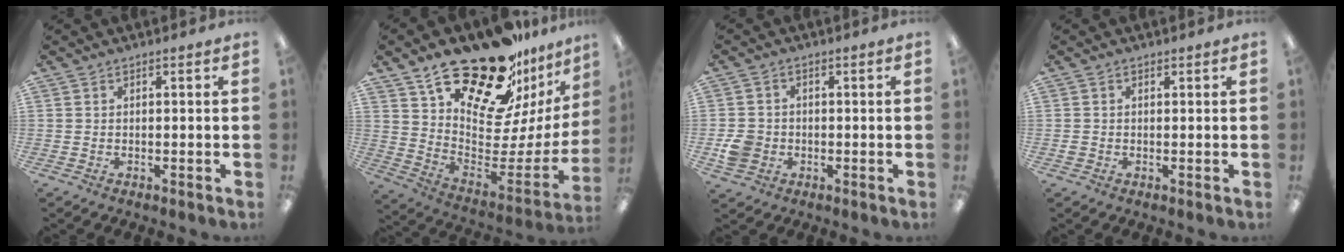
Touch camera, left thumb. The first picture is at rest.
{"total": 23.7, "force": [19.0, 8.9, 11.1], "torque": [-0.167, -0.150, 0.331]}
{"total": 5.9, "force": [-1.3, 5.3, 2.2], "torque": [-0.028, 0.010, -0.021]}
{"total": 1.1, "force": [0.1, 1.1, 0.3], "torque": [-0.006, 0.005, -0.001]}